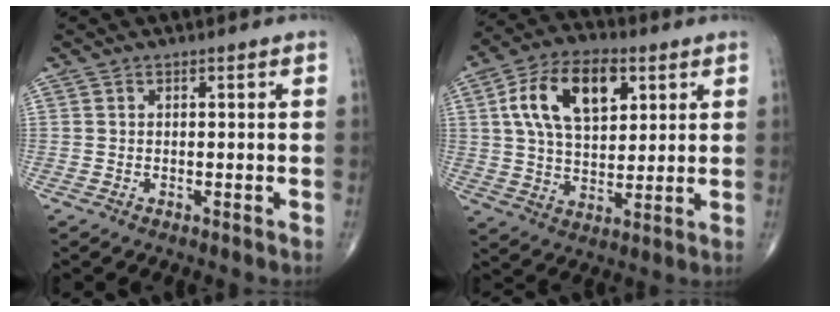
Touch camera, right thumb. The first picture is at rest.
{"total": 15.8, "force": [5.2, 9.0, 11.8], "torque": [-0.190, -0.002, 0.091]}